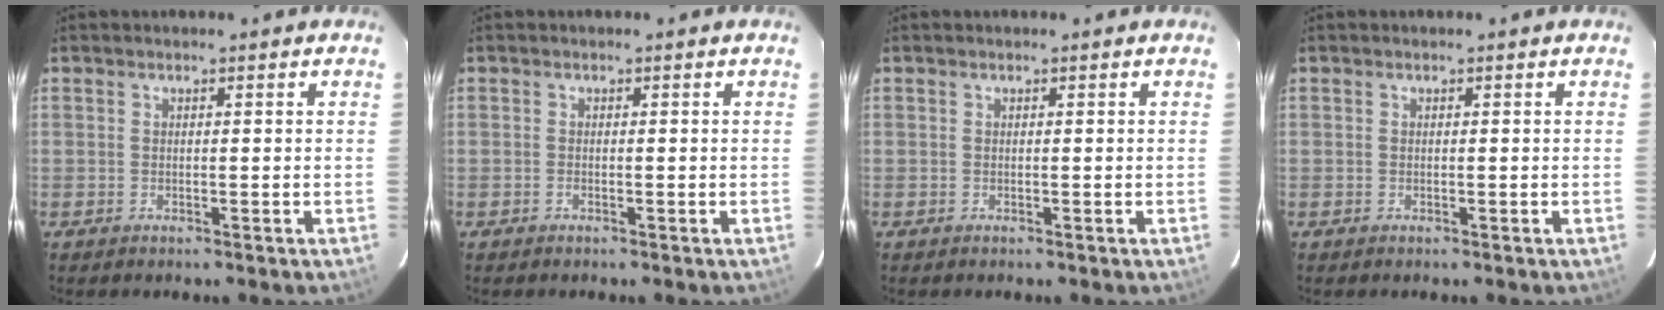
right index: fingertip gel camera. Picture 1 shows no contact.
{"total": 0.0}
{"total": 0.0}
{"total": 0.0}